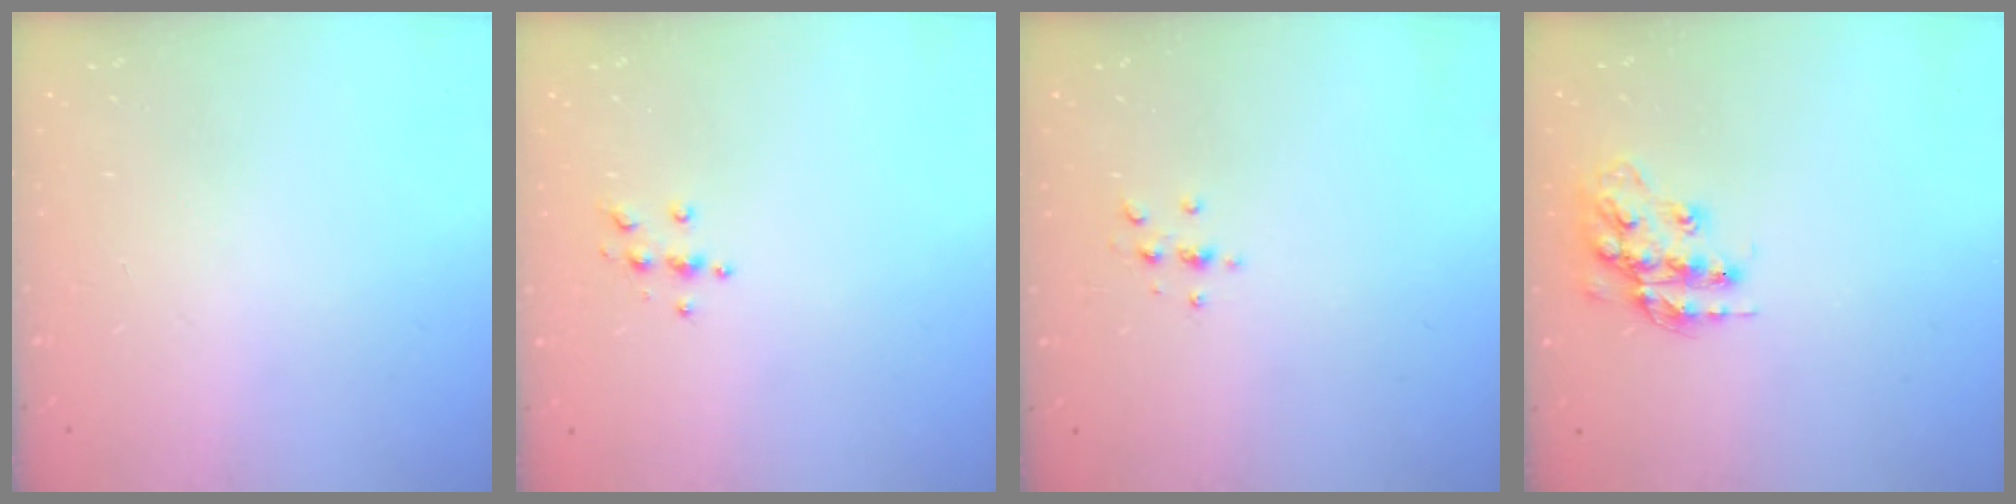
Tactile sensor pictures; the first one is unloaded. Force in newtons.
{"total": 3.9, "press": 3.8, "slide": 0.5}
{"total": 2.2, "press": 2.1, "slide": 0.2}
{"total": 14.0, "press": 14.0, "slide": 0.6}